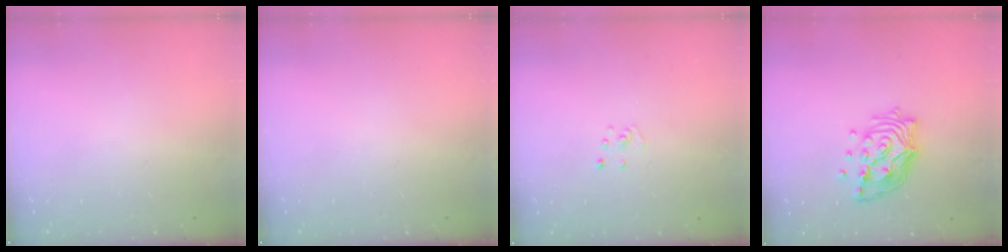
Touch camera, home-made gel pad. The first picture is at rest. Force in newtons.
{"total": 0.0}
{"total": 3.2, "press": 3.2, "slide": 0.4}
{"total": 13.4, "press": 13.3, "slide": 1.3}